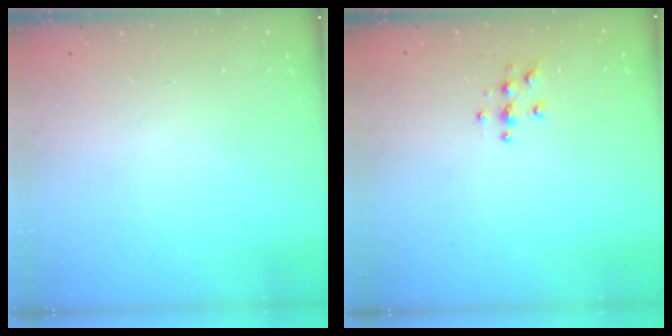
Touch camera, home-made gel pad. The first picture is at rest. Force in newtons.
{"total": 3.8, "press": 3.8, "slide": 0.5}